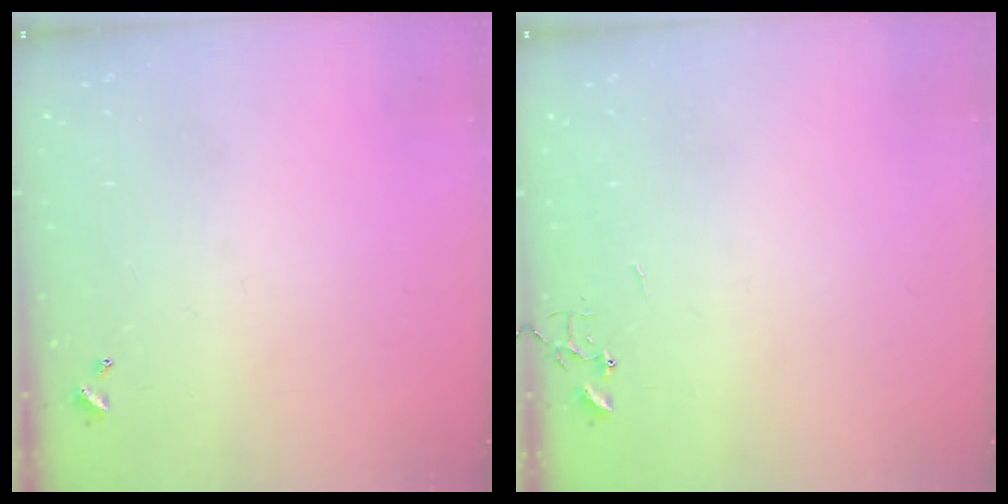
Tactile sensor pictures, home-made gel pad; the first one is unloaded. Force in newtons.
{"total": 0.0}